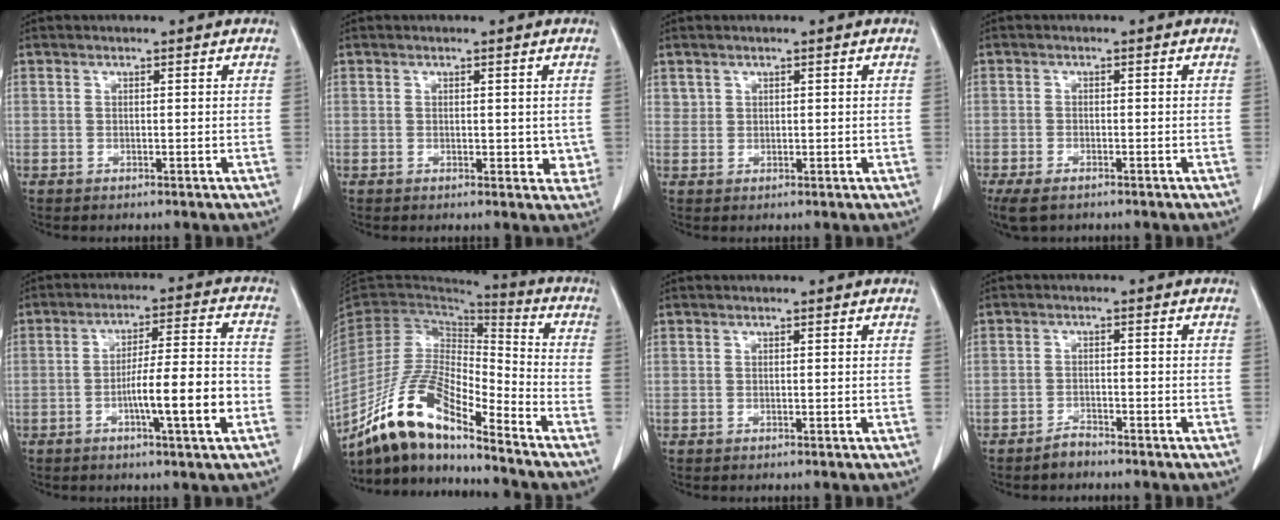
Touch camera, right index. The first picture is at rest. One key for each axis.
{"total": 2.9, "fx": 0.1, "fy": 1.9, "fz": 2.3, "tx": -0.013, "ty": -0.003, "tz": 0.003}
{"total": 1.2, "fx": 0.8, "fy": 0.8, "fz": 0.1, "tx": 0.010, "ty": 0.001, "tz": 0.012}
{"total": 4.6, "fx": -3.3, "fy": 1.9, "fz": 2.6, "tx": -0.049, "ty": -0.010, "tz": -0.052}
{"total": 10.8, "fx": -3.6, "fy": 0.3, "fz": 10.2, "tx": -0.164, "ty": 0.005, "tz": -0.057}
{"total": 16.2, "fx": -12.8, "fy": 3.2, "fz": 9.4, "tx": -0.185, "ty": 0.004, "tz": -0.238}
{"total": 0.0}
{"total": 1.9, "fx": -1.8, "fy": 0.5, "fz": 0.4, "tx": -0.006, "ty": 0.001, "tz": -0.031}